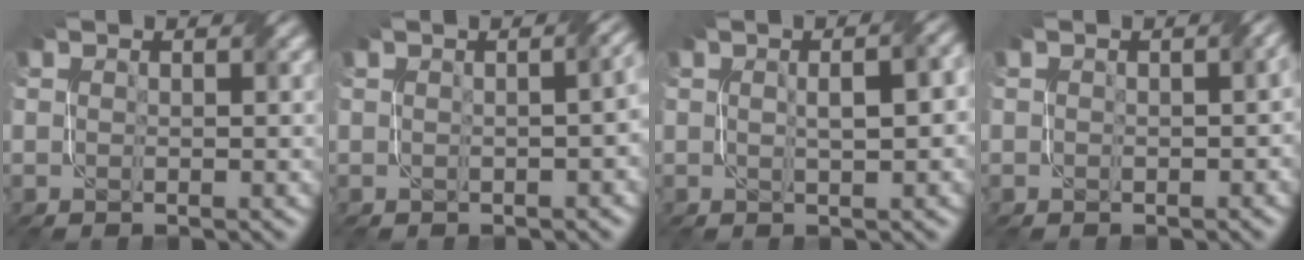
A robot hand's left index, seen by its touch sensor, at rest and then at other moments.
{"total": 3.9, "force": [-0.1, 1.7, 3.5], "torque": [-0.018, 0.005, 0.006]}
{"total": 4.4, "force": [0.5, 1.4, 4.1], "torque": [-0.046, 0.018, 0.006]}
{"total": 1.8, "force": [0.1, 1.0, 1.5], "torque": [-0.015, 0.001, 0.001]}